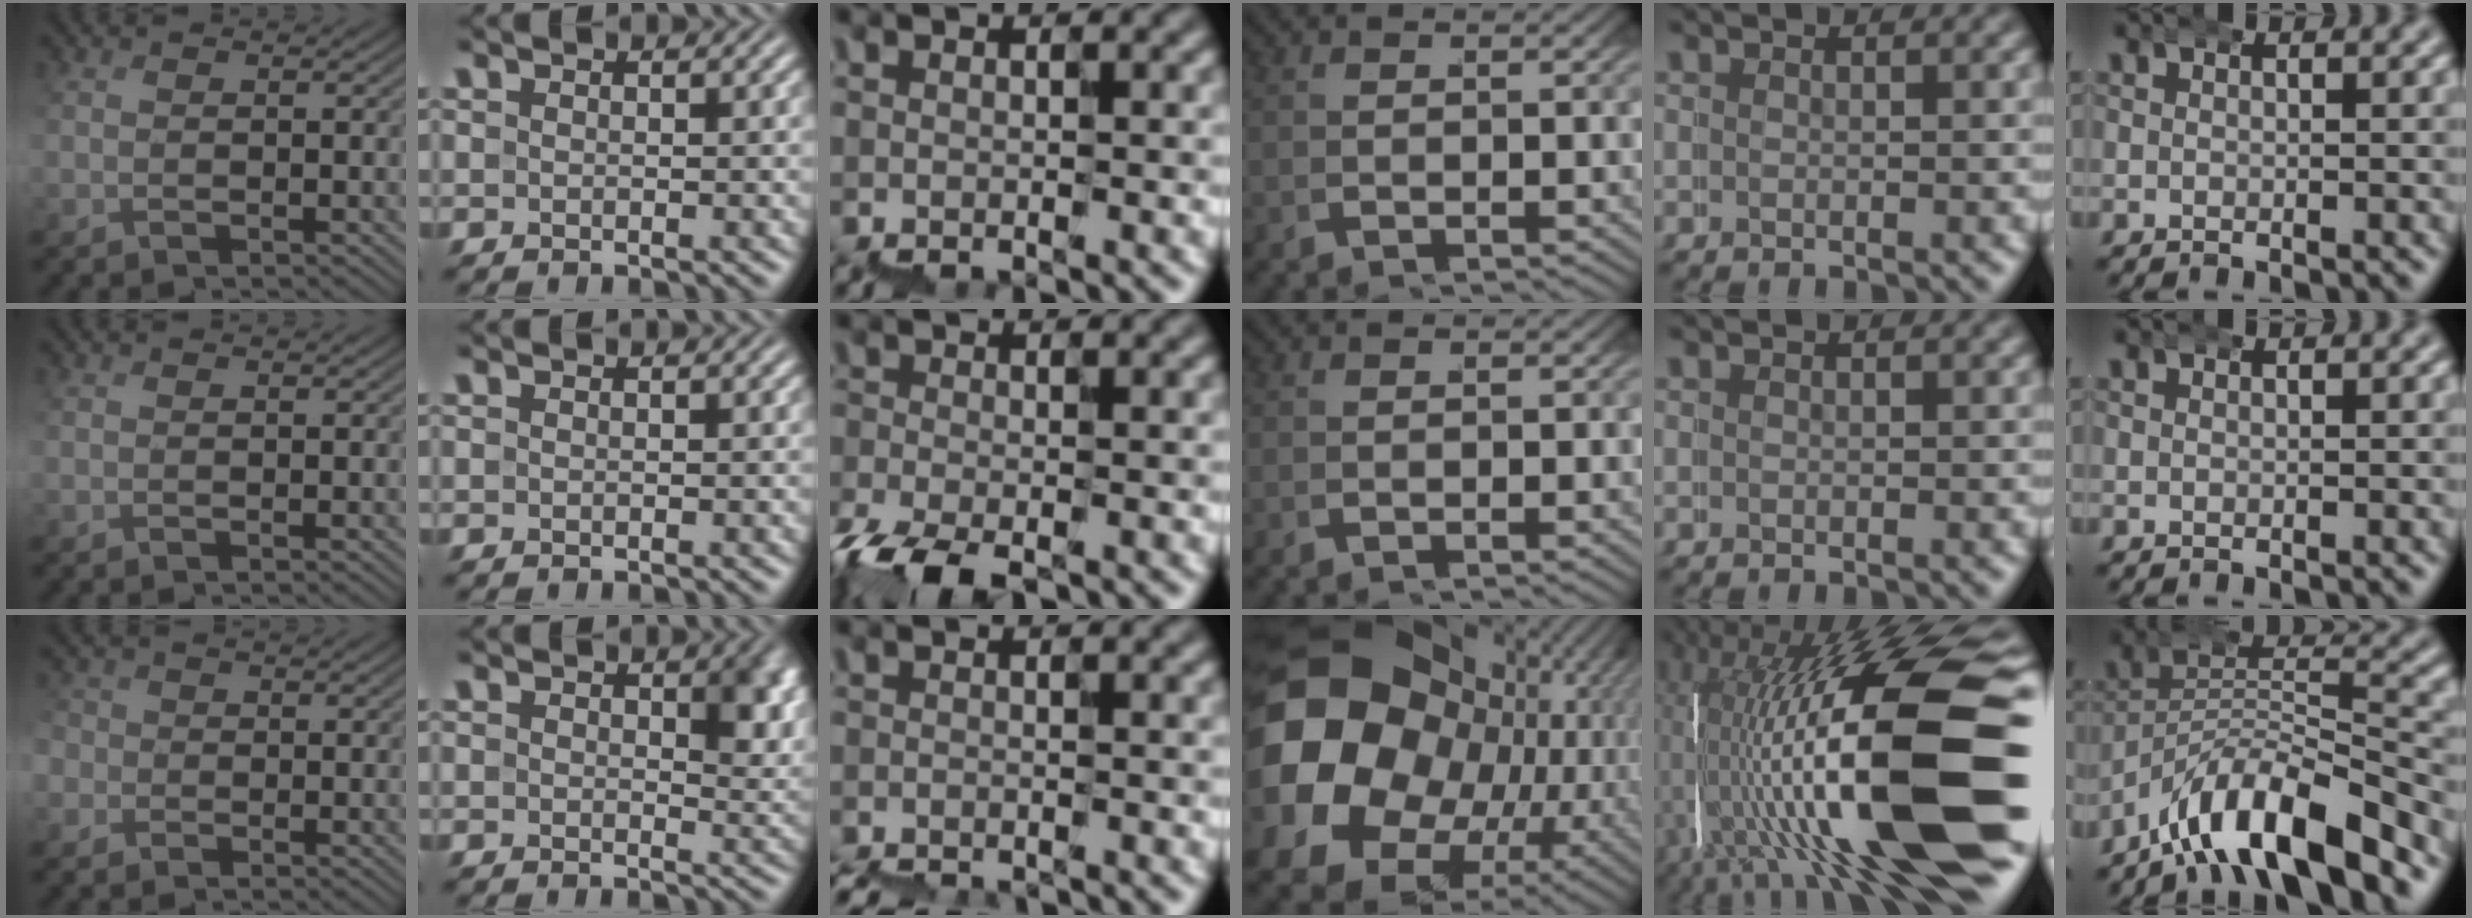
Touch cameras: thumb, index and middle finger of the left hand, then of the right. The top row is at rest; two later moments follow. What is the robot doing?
{"motion": "wrap", "object": "belt"}